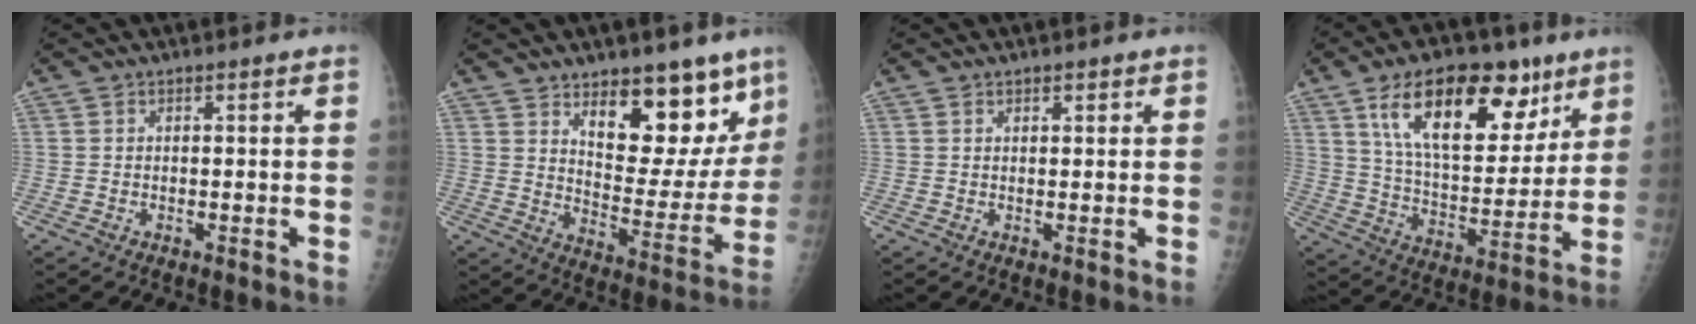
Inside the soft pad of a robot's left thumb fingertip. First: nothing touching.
{"total": 16.6, "force": [10.4, 7.9, 10.3], "torque": [-0.080, -0.075, 0.161]}
{"total": 1.4, "force": [0.9, 0.8, 0.8], "torque": [-0.003, -0.003, 0.011]}
{"total": 23.2, "force": [12.0, 11.4, 16.2], "torque": [-0.215, -0.038, 0.206]}